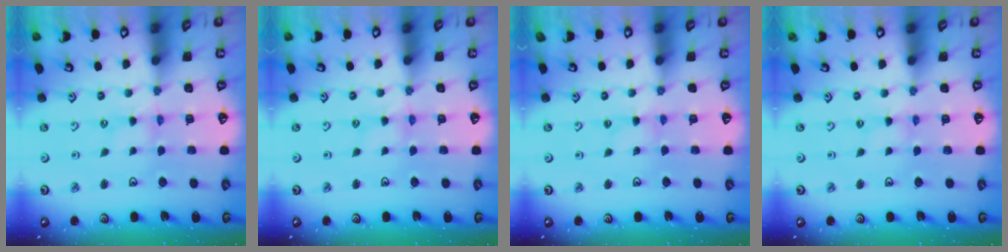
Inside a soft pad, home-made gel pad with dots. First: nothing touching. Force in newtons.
{"total": 0.0}
{"total": 0.8, "press": 0.8, "slide": 0.1}
{"total": 0.6, "press": 0.6, "slide": 0.1}